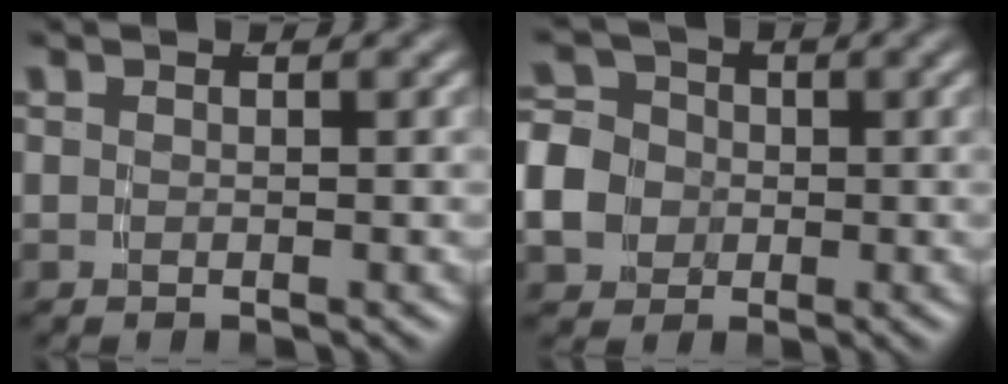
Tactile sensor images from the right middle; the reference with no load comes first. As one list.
[{"total": 7.7, "force": [-0.5, 6.8, 3.5], "torque": [-0.077, -0.017, -0.013]}]